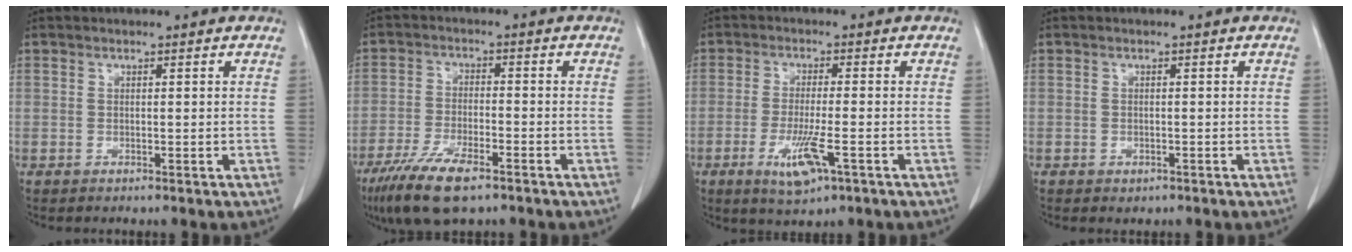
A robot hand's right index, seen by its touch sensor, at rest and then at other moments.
{"total": 9.9, "force": [-6.7, 2.6, 6.8], "torque": [-0.129, -0.018, -0.116]}
{"total": 6.8, "force": [-3.0, 1.1, 6.0], "torque": [-0.115, -0.015, -0.047]}
{"total": 1.1, "force": [-0.6, 0.8, 0.4], "torque": [-0.006, 0.002, -0.002]}